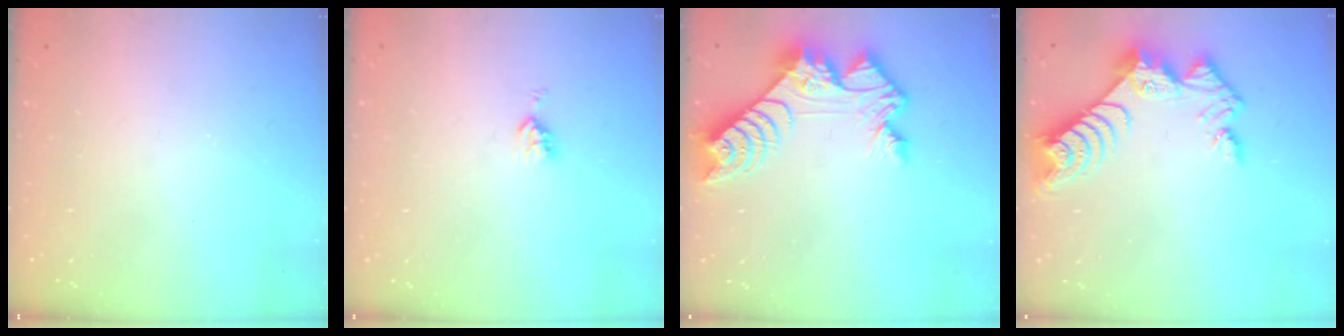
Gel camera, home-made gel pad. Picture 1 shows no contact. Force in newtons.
{"total": 4.4, "press": 4.3, "slide": 0.6}
{"total": 11.8, "press": 11.7, "slide": 0.8}
{"total": 10.5, "press": 10.4, "slide": 0.8}